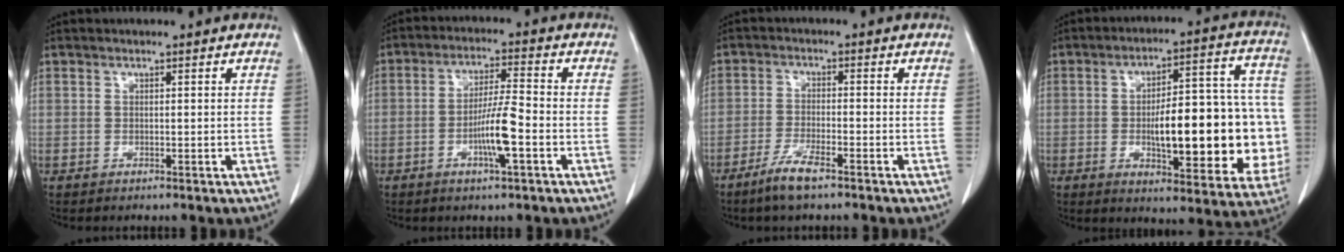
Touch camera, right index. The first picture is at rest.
{"total": 7.1, "force": [-2.4, 0.4, 6.7], "torque": [-0.128, 0.002, -0.043]}
{"total": 5.1, "force": [-3.7, 0.6, 3.5], "torque": [-0.076, -0.008, -0.069]}
{"total": 21.9, "force": [-2.9, 6.5, 20.7], "torque": [-0.215, 0.040, -0.021]}